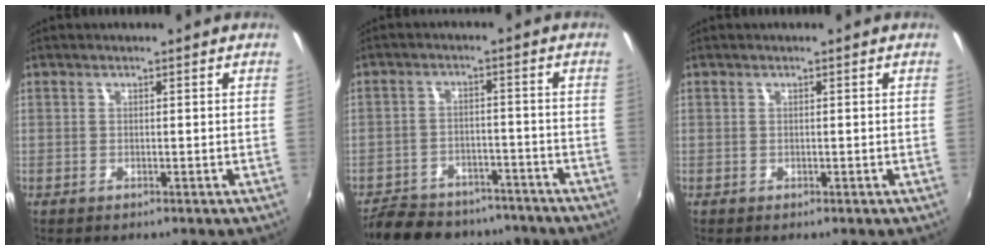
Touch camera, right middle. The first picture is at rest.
{"total": 15.7, "force": [-13.1, 6.6, 5.6], "torque": [-0.135, 0.007, -0.181]}
{"total": 0.0}